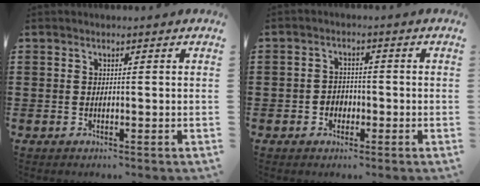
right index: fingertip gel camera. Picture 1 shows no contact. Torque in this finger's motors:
{"motor_torque": [0.85, 1.23, -0.06, -0.01]}